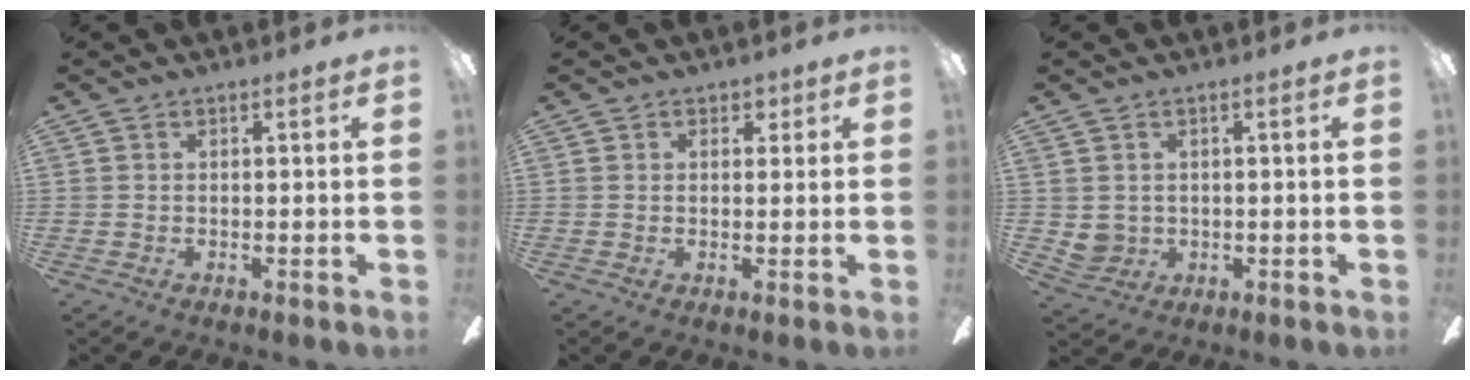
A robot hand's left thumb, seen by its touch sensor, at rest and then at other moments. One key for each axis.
{"total": 1.8, "fx": 1.1, "fy": 1.4, "fz": 0.5, "tx": 0.006, "ty": -0.003, "tz": 0.017}
{"total": 3.1, "fx": 0.8, "fy": 2.9, "fz": 0.6, "tx": -0.025, "ty": -0.002, "tz": 0.016}